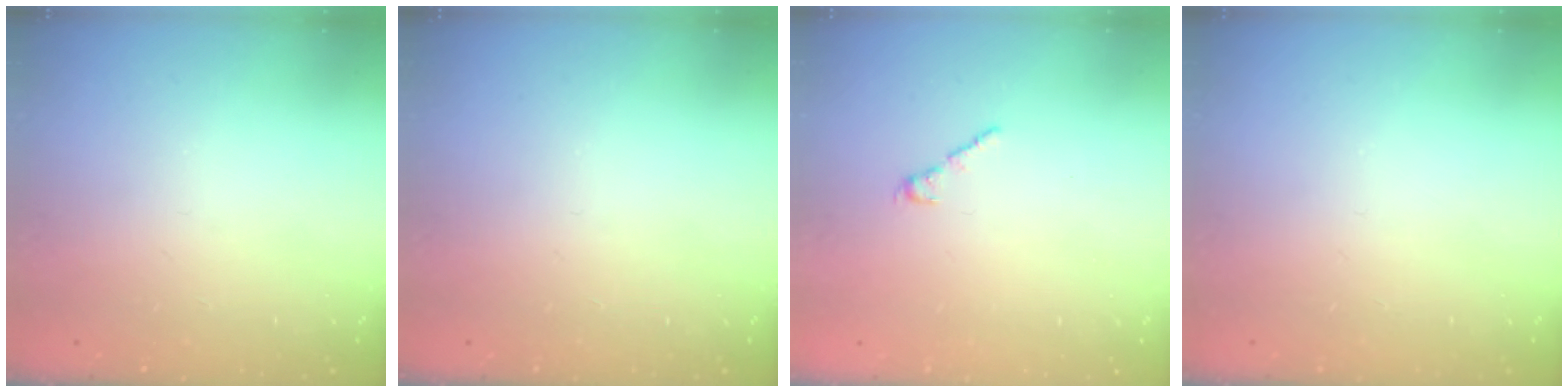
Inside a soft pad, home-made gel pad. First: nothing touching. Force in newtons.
{"total": 0.0}
{"total": 2.5, "press": 2.4, "slide": 0.7}
{"total": 0.0}